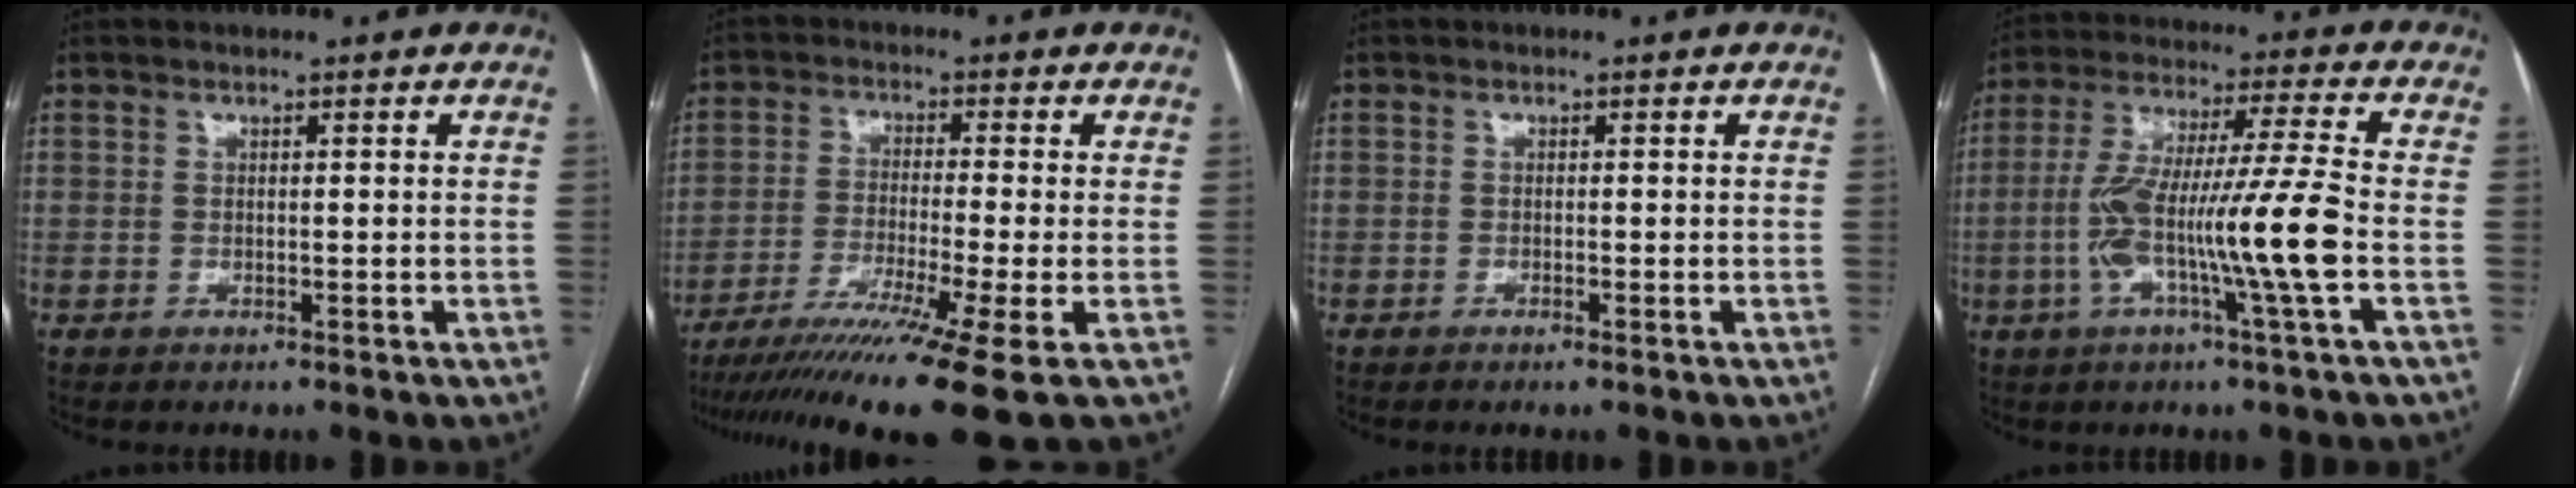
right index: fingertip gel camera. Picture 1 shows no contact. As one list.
[{"total": 14.8, "force": [-10.6, -2.3, 10.1], "torque": [-0.156, -0.046, -0.172]}, {"total": 0.7, "force": [-0.5, -0.1, 0.5], "torque": [-0.007, -0.001, -0.007]}, {"total": 14.4, "force": [-3.3, -1.2, 13.9], "torque": [-0.266, 0.001, -0.067]}]